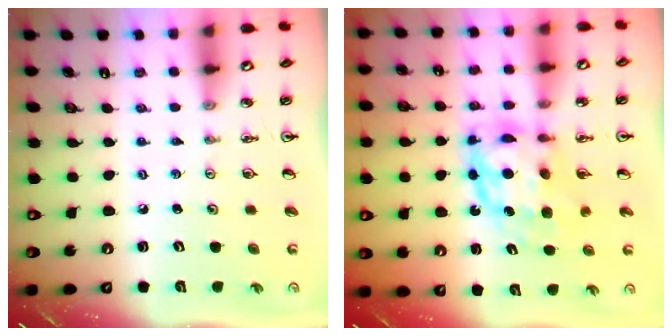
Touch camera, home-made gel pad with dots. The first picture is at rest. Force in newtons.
{"total": 9.0, "press": 9.0, "slide": 1.0}